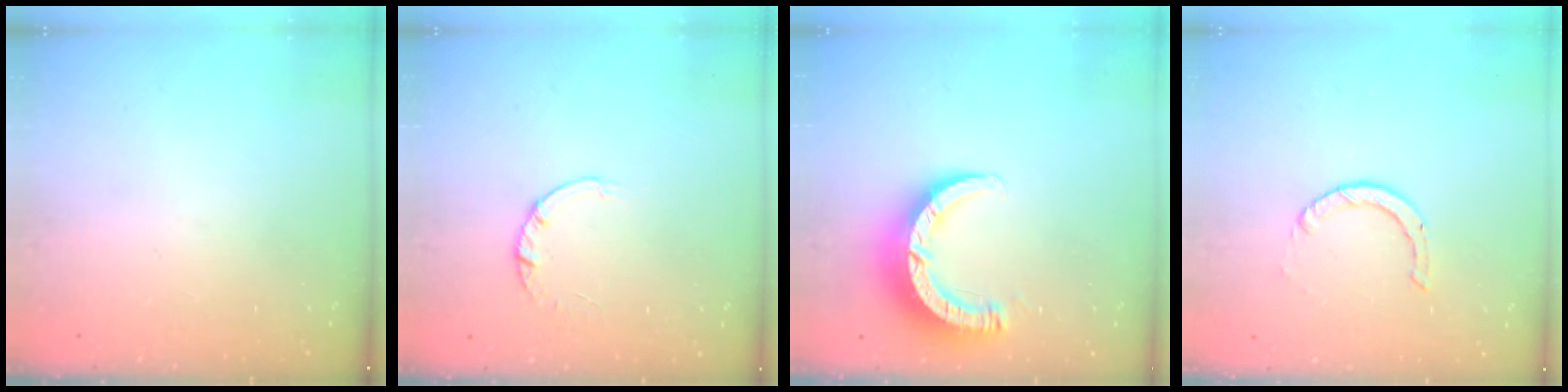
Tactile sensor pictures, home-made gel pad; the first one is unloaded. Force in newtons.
{"total": 1.8, "press": 1.8, "slide": 0.1}
{"total": 9.1, "press": 9.1, "slide": 1.1}
{"total": 0.9, "press": 0.9, "slide": 0.1}